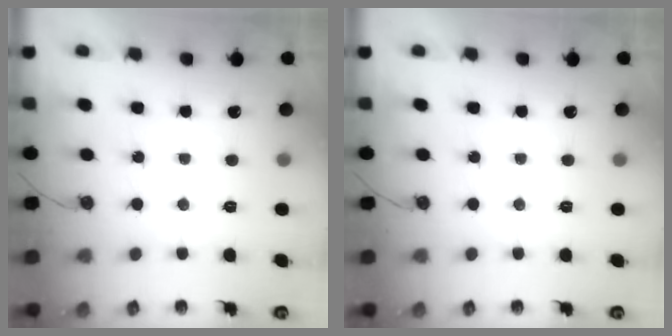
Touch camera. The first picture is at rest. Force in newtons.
{"total": 0.0}